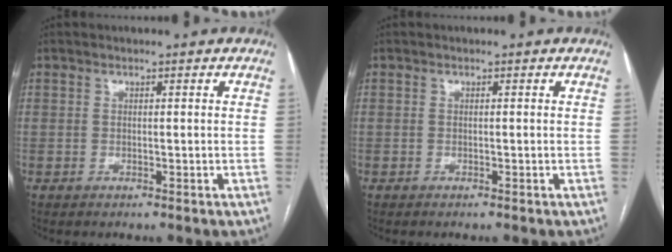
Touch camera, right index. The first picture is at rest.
{"total": 0.0}